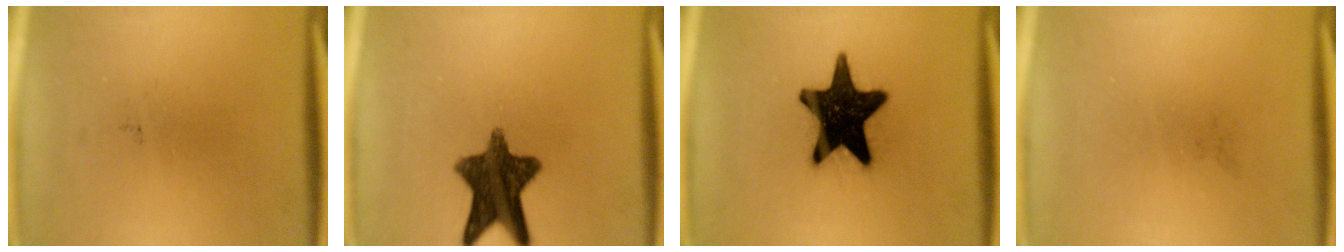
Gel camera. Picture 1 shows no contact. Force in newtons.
{"total": 11.5}
{"total": 18.4}
{"total": 0.0}